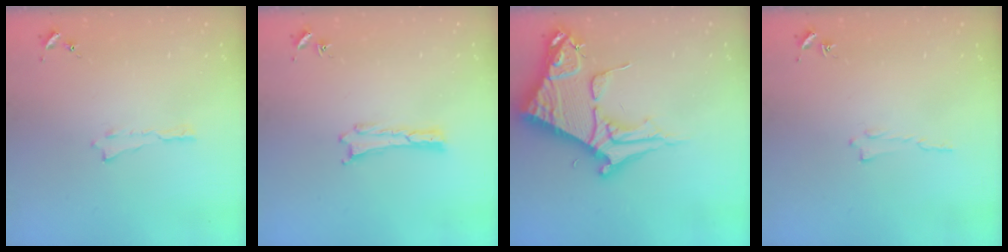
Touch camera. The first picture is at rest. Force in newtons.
{"total": 0.0}
{"total": 10.4, "press": 10.4, "slide": 1.1}
{"total": 0.0}